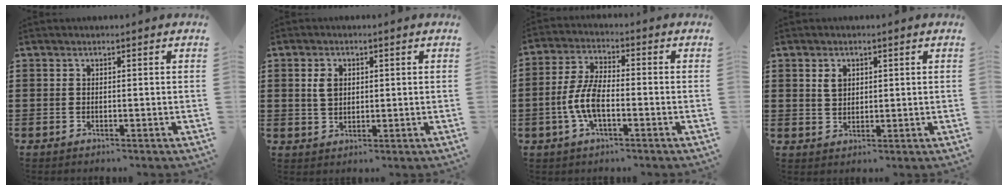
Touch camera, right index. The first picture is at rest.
{"total": 3.3, "force": [0.7, 2.3, 2.3], "torque": [-0.053, 0.010, 0.013]}
{"total": 7.1, "force": [-1.7, 3.0, 6.3], "torque": [-0.149, -0.005, -0.040]}
{"total": 2.5, "force": [1.0, 1.7, 1.6], "torque": [-0.037, 0.006, 0.018]}